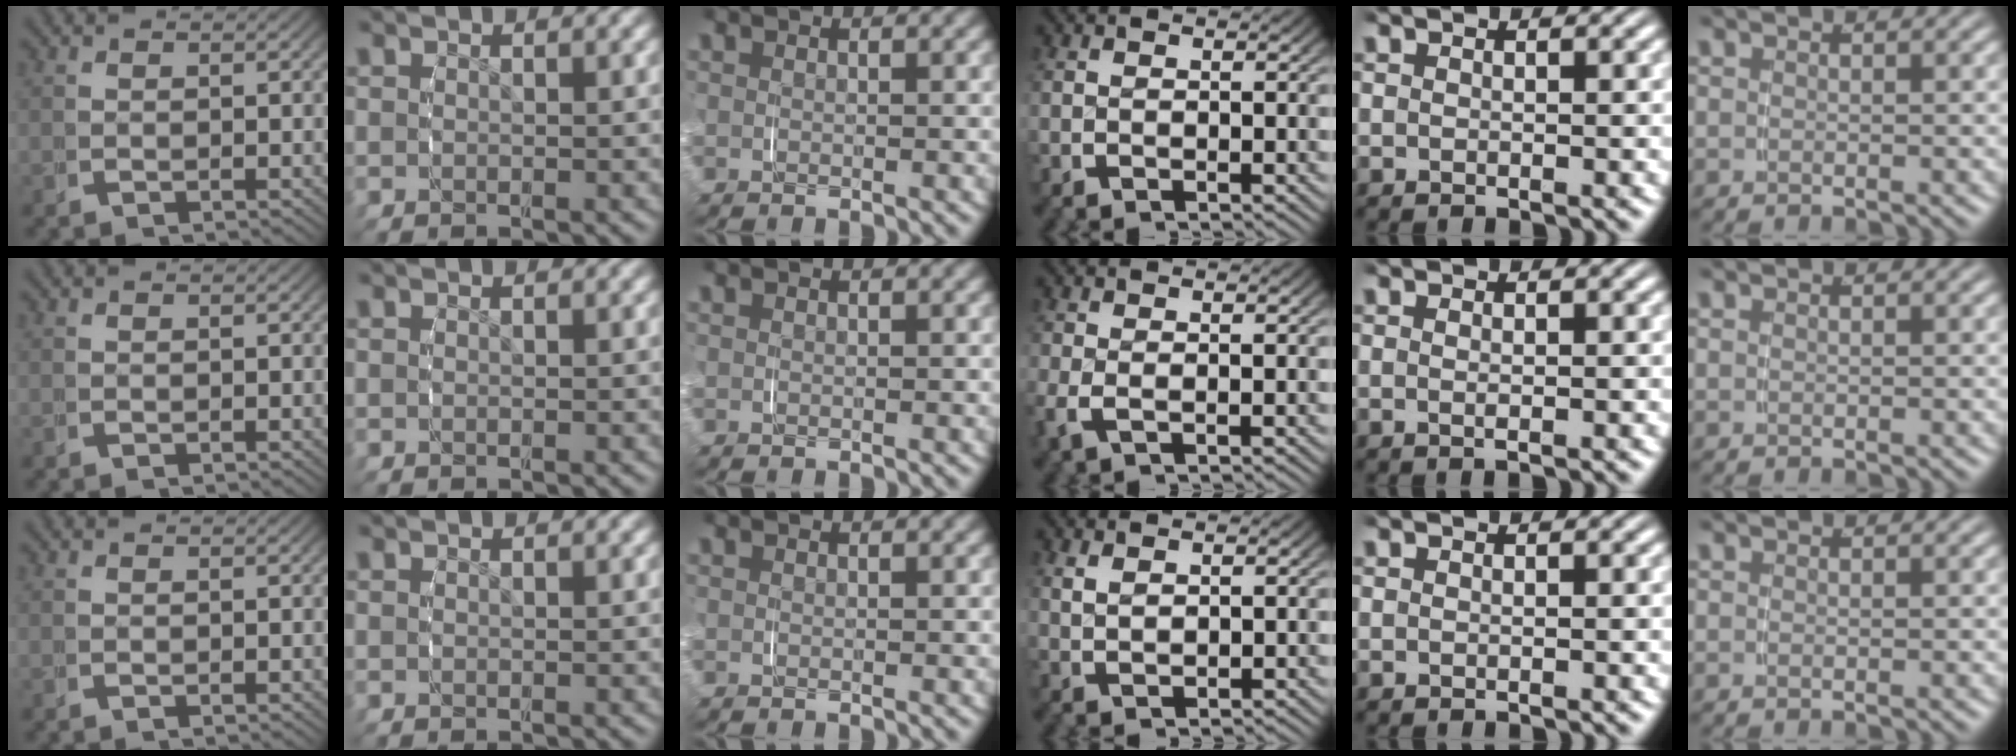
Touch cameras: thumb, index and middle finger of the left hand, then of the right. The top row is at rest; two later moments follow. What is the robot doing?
{"motion": "grasp_and_lifting", "object": "napkin"}